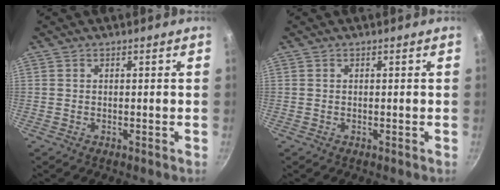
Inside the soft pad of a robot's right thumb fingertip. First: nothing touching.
{"total": 0.0}